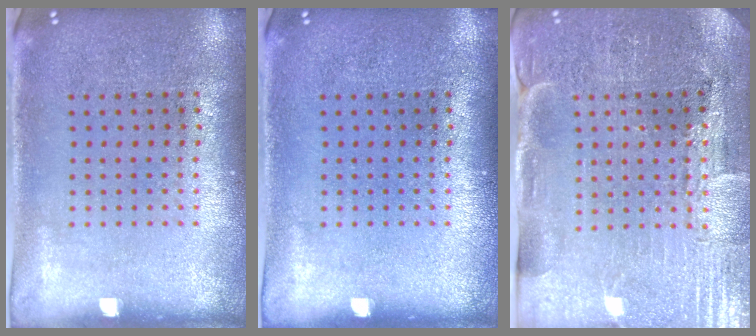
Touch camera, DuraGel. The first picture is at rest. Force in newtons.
{"total": 0.0}
{"total": 3.8, "press": 3.7, "slide": 0.8}